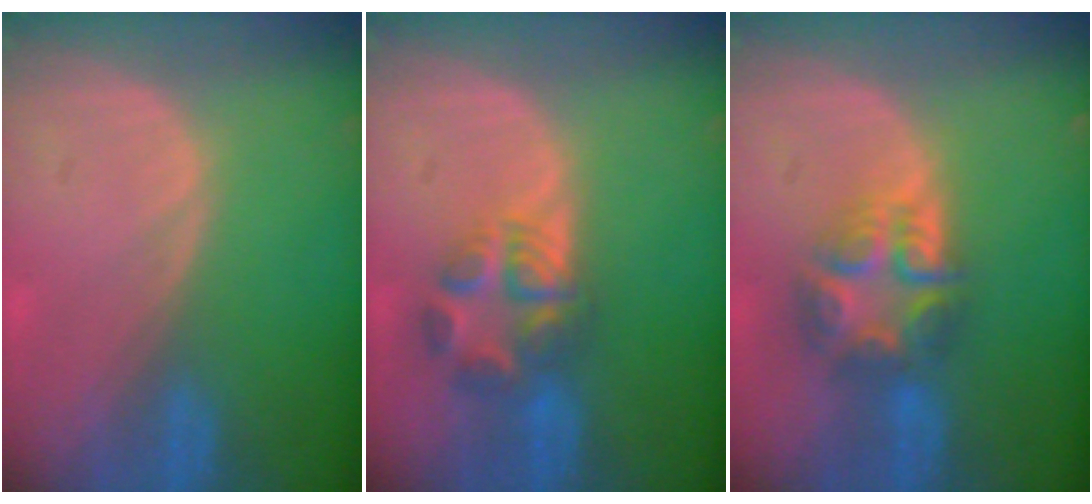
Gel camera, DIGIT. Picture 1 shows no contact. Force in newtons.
{"total": 6.0, "press": 6.0, "slide": 0.5}
{"total": 7.8, "press": 6.7, "slide": 4.1}